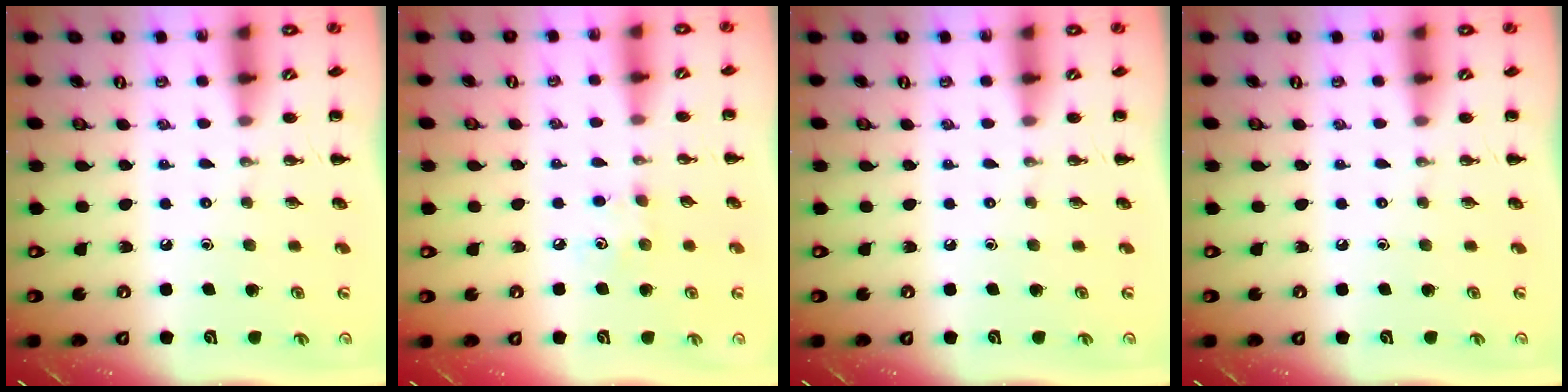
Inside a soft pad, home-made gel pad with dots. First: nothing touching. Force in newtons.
{"total": 5.0, "press": 4.9, "slide": 1.0}
{"total": 0.0}
{"total": 0.0}